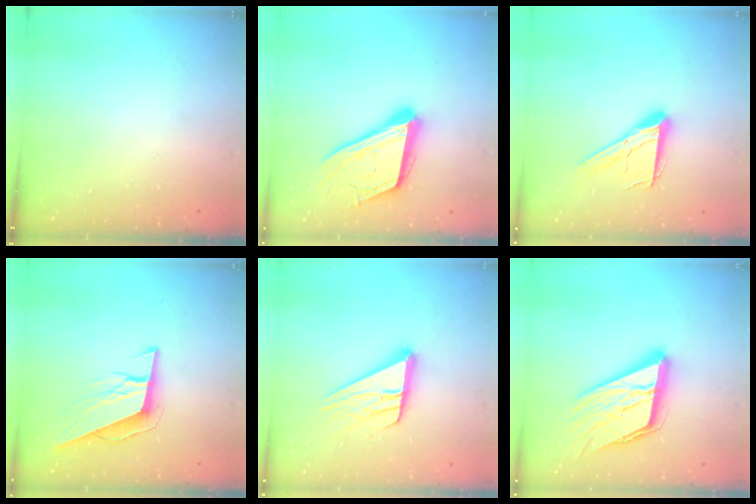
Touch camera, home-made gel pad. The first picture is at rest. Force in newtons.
{"total": 21.0, "press": 20.8, "slide": 2.7}
{"total": 13.9, "press": 13.8, "slide": 1.3}
{"total": 9.9, "press": 9.5, "slide": 2.7}
{"total": 15.4, "press": 15.3, "slide": 1.4}
{"total": 20.2, "press": 20.1, "slide": 2.1}